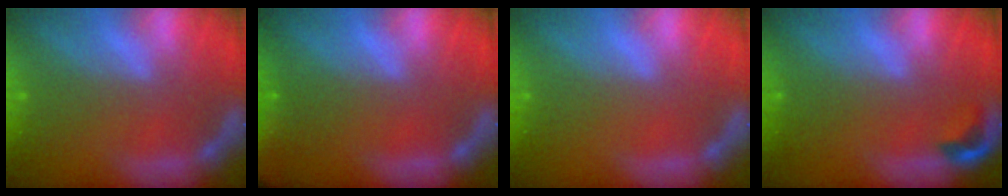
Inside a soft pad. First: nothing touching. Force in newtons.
{"total": 8.0}
{"total": 0.0}
{"total": 1.9}